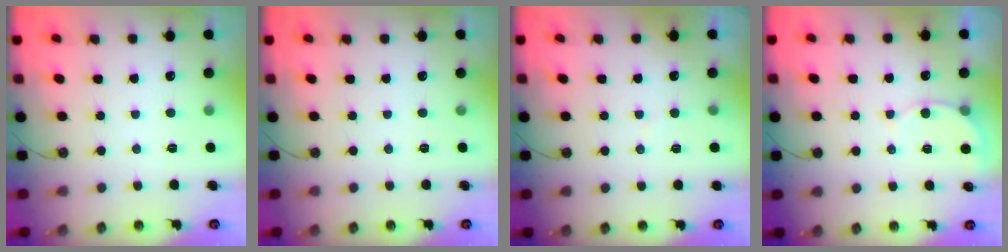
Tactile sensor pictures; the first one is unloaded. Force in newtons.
{"total": 0.0}
{"total": 2.7, "press": 2.6, "slide": 0.3}
{"total": 5.3, "press": 5.3, "slide": 0.4}